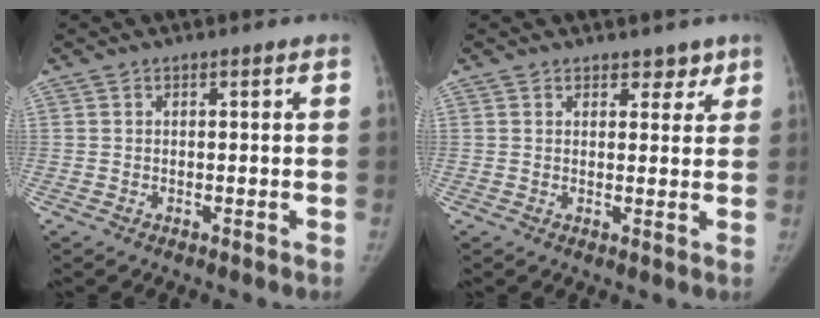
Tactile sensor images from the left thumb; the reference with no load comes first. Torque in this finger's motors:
{"motor_torque": [-0.13, 0.10, -0.35, 0.19, -0.06]}